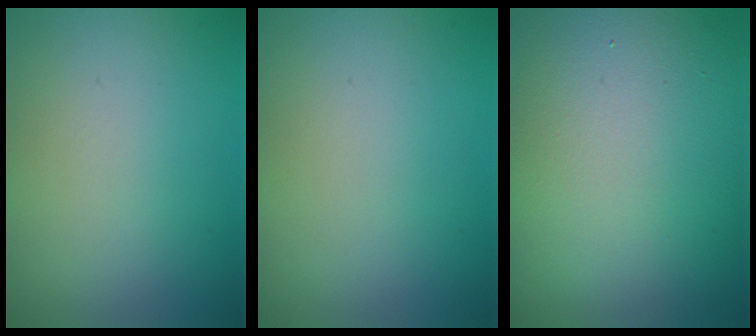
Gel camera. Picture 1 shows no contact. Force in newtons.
{"total": 0.0}
{"total": 15.4, "press": 15.3, "slide": 0.7}